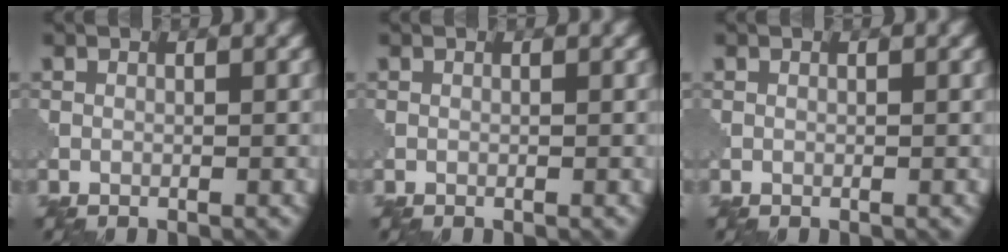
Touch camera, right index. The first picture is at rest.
{"total": 0.0}
{"total": 0.0}